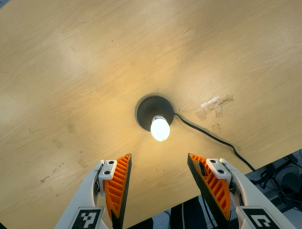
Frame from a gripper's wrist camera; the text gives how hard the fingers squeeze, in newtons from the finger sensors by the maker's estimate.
{"total": 0.0}